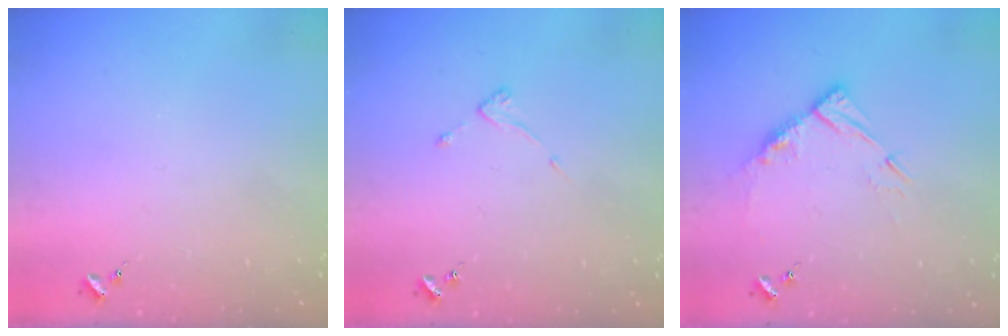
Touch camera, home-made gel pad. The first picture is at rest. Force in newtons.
{"total": 3.8, "press": 3.7, "slide": 0.2}
{"total": 10.2, "press": 10.1, "slide": 0.9}